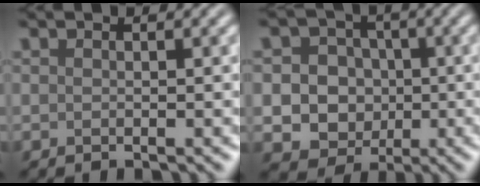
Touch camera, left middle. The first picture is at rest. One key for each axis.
{"total": 7.7, "fx": -0.8, "fy": 7.1, "fz": 3.0, "tx": -0.034, "ty": 0.014, "tz": -0.043}